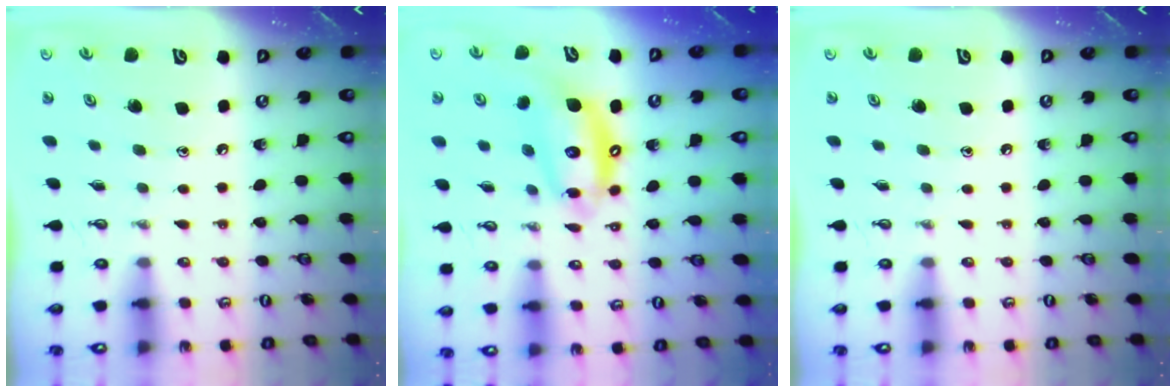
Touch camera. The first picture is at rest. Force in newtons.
{"total": 12.4, "press": 12.4, "slide": 0.9}
{"total": 0.0}